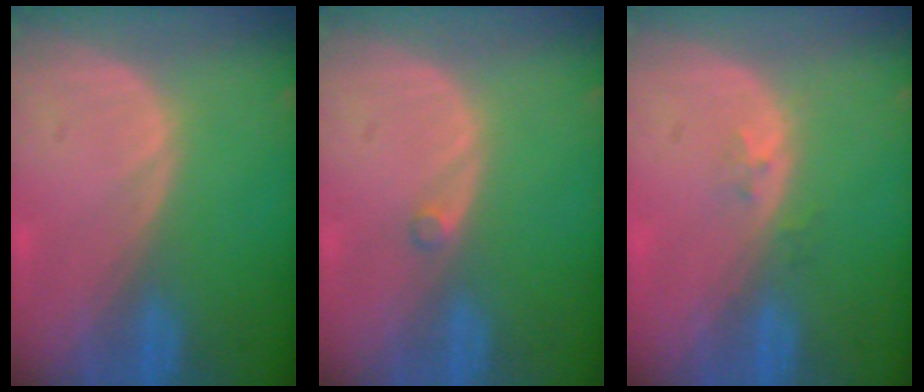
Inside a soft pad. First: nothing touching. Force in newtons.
{"total": 0.7, "press": 0.7, "slide": 0.1}
{"total": 1.6, "press": 1.2, "slide": 1.0}